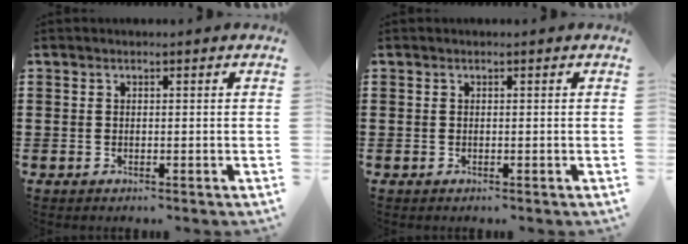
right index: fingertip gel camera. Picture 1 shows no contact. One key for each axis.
{"total": 0.0}